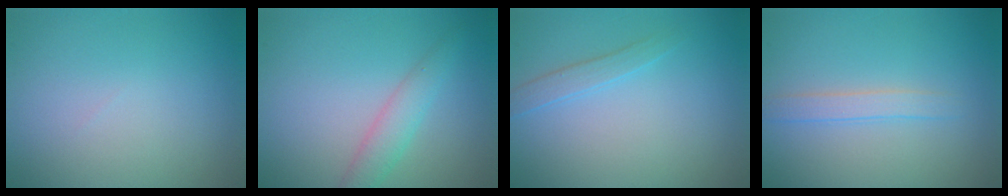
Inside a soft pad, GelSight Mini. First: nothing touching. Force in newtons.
{"total": 2.3, "press": 2.3, "slide": 0.0}
{"total": 1.4, "press": 1.4, "slide": 0.0}
{"total": 1.7, "press": 1.7, "slide": 0.1}